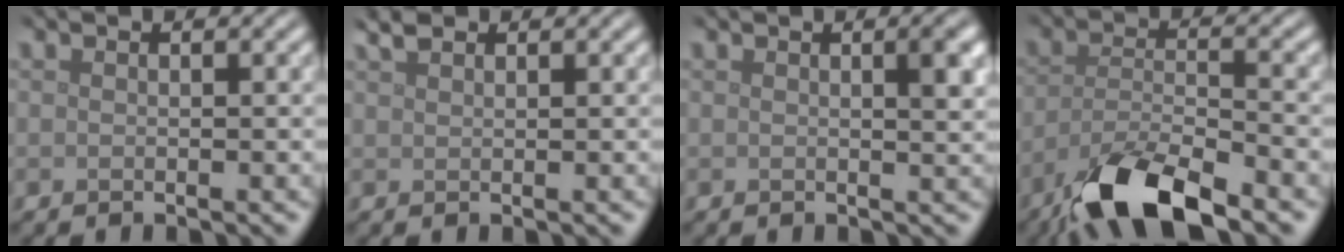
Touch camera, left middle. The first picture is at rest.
{"total": 1.5, "force": [1.2, 0.5, 0.7], "torque": [-0.015, 0.006, 0.027]}
{"total": 2.3, "force": [0.6, 0.6, 2.1], "torque": [-0.020, 0.005, 0.008]}
{"total": 9.1, "force": [-6.6, 2.5, 5.7], "torque": [-0.106, -0.009, -0.128]}